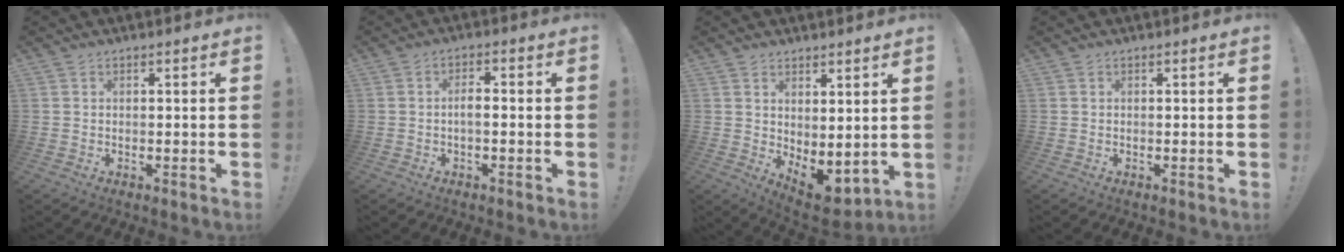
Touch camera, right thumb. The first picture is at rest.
{"total": 3.5, "force": [-0.9, 1.1, 3.2], "torque": [-0.068, 0.005, -0.017]}
{"total": 5.1, "force": [1.5, 2.9, 3.9], "torque": [-0.029, -0.037, 0.037]}
{"total": 0.0}